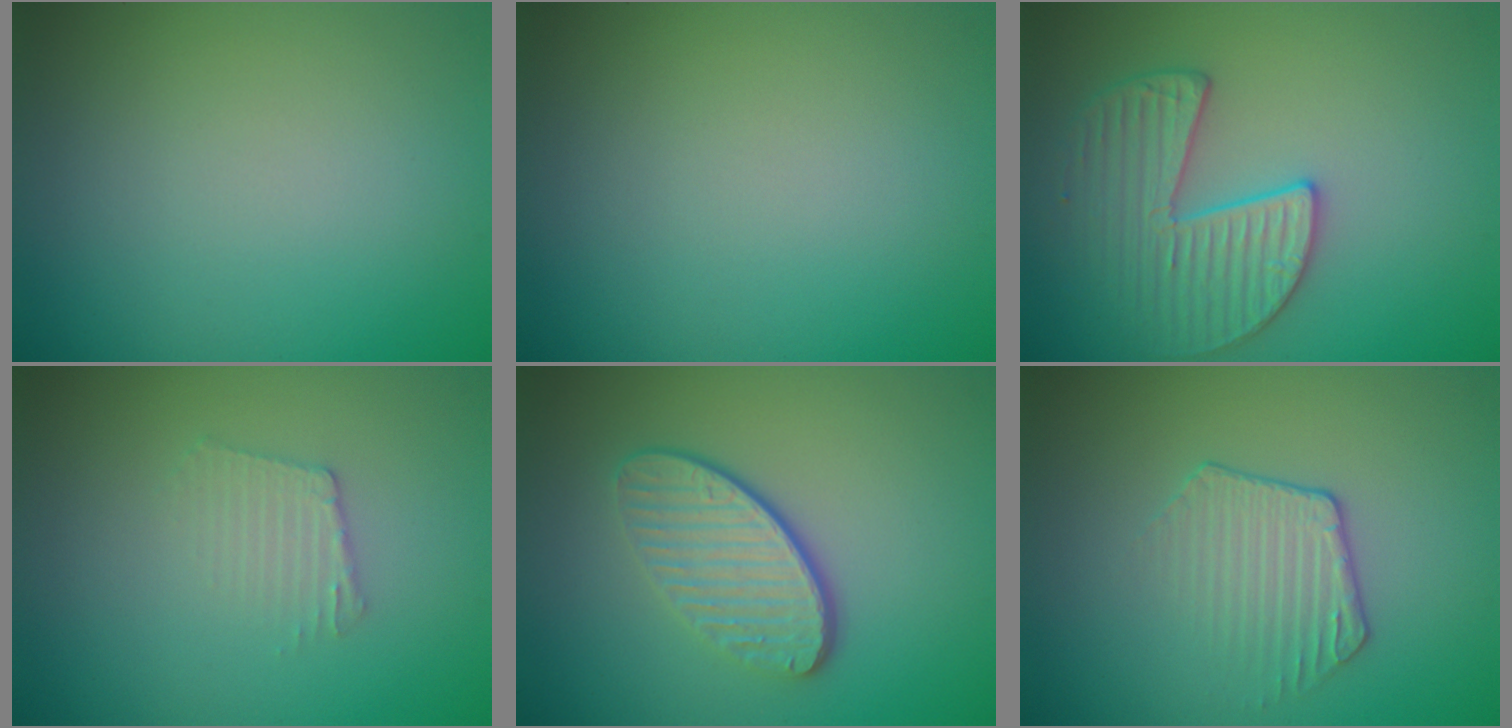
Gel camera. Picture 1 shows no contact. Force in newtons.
{"total": 0.0}
{"total": 3.6, "press": 3.5, "slide": 0.6}
{"total": 1.7, "press": 1.7, "slide": 0.2}
{"total": 4.0, "press": 3.0, "slide": 2.7}
{"total": 2.1, "press": 1.5, "slide": 1.4}